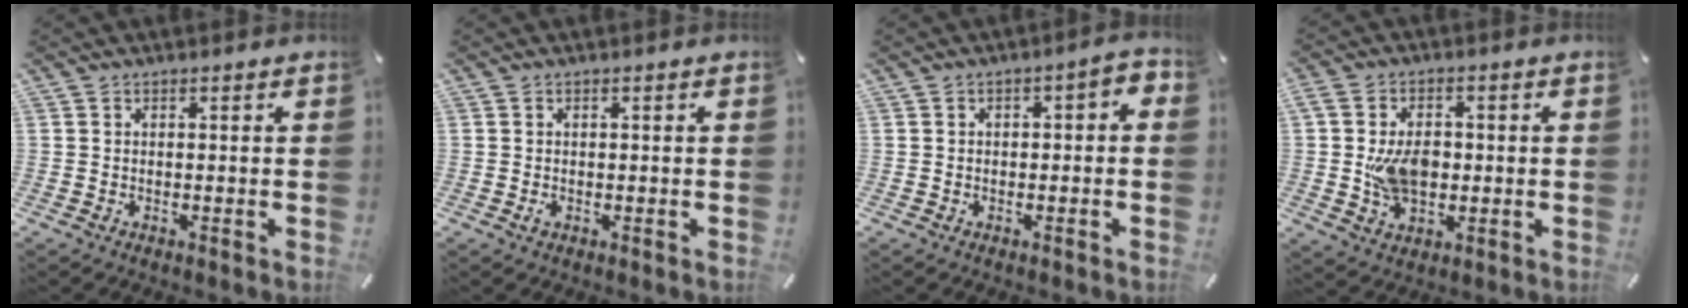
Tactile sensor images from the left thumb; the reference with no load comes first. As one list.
[{"total": 0.8, "force": [-0.3, 0.6, 0.6], "torque": [-0.012, 0.000, -0.005]}, {"total": 3.4, "force": [-1.2, 1.9, 2.6], "torque": [-0.046, 0.017, -0.024]}, {"total": 9.5, "force": [-0.2, 6.9, 6.6], "torque": [-0.115, 0.002, -0.004]}]